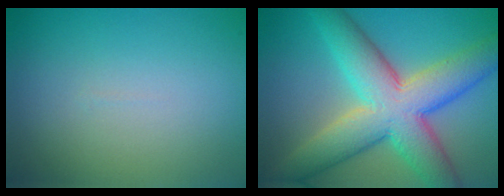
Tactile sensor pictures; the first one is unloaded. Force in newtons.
{"total": 10.1, "press": 10.1, "slide": 0.5}